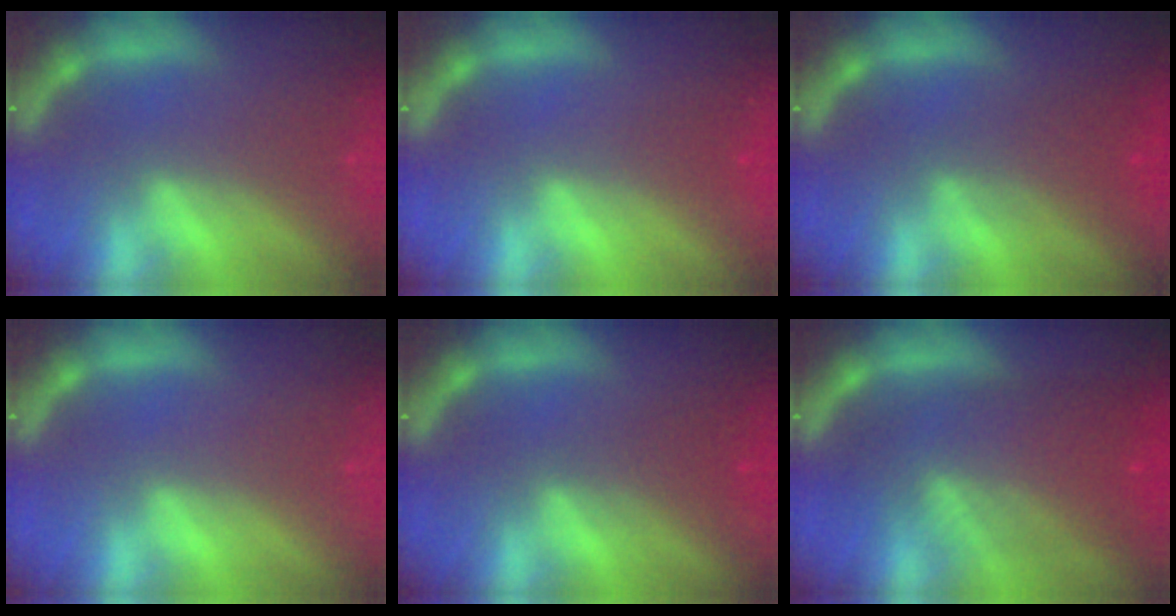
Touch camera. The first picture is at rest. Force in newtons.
{"total": 1.0}
{"total": 3.1}
{"total": 0.0}
{"total": 2.0}
{"total": 8.6}